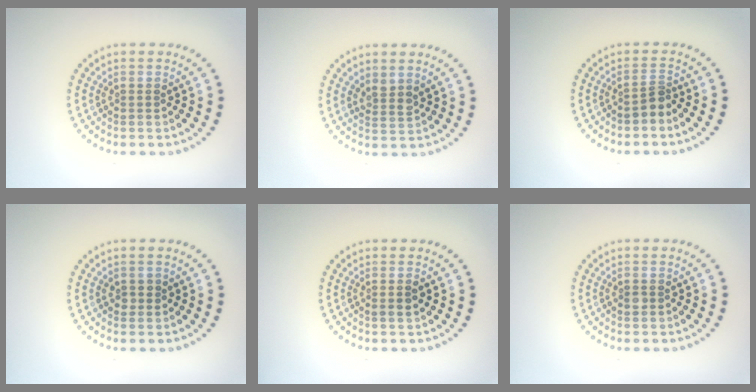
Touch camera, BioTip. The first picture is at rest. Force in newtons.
{"total": 1.4, "press": 1.1, "slide": 0.9}
{"total": 1.6, "press": 1.2, "slide": 1.1}
{"total": 0.8, "press": 0.8, "slide": 0.1}
{"total": 1.1, "press": 1.0, "slide": 0.5}
{"total": 0.8, "press": 0.8, "slide": 0.2}